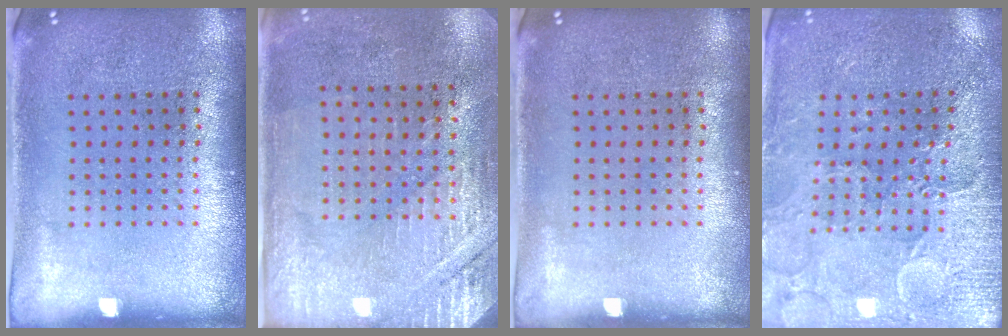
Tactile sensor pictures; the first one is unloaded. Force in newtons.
{"total": 2.8, "press": 2.7, "slide": 0.9}
{"total": 0.0}
{"total": 3.2, "press": 3.2, "slide": 0.3}